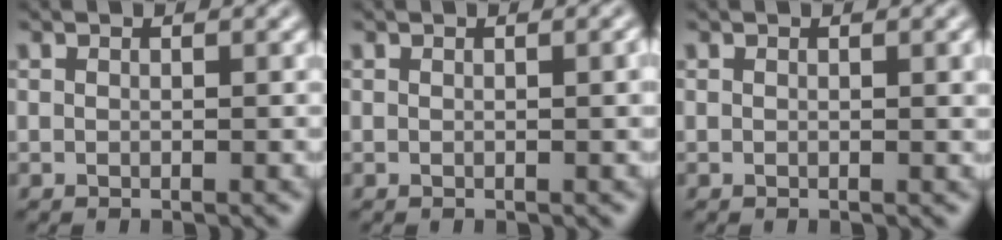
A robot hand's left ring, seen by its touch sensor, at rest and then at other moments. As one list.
[{"total": 1.1, "force": [0.1, 0.2, 1.1], "torque": [-0.012, 0.002, 0.001]}, {"total": 1.0, "force": [0.3, 0.2, 1.0], "torque": [-0.013, 0.001, 0.004]}]